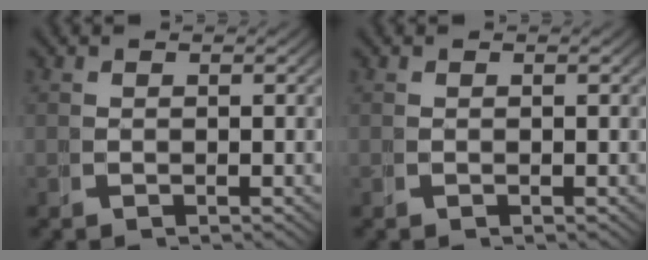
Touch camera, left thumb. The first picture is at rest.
{"total": 0.0}